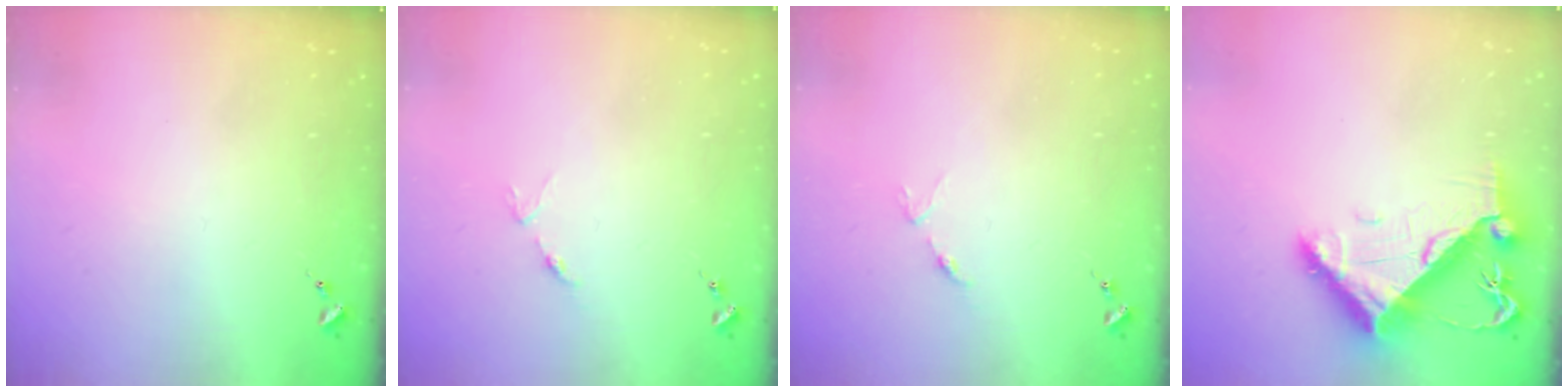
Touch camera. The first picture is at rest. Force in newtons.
{"total": 3.7, "press": 3.7, "slide": 0.3}
{"total": 3.7, "press": 3.7, "slide": 0.3}
{"total": 10.5, "press": 10.4, "slide": 1.3}